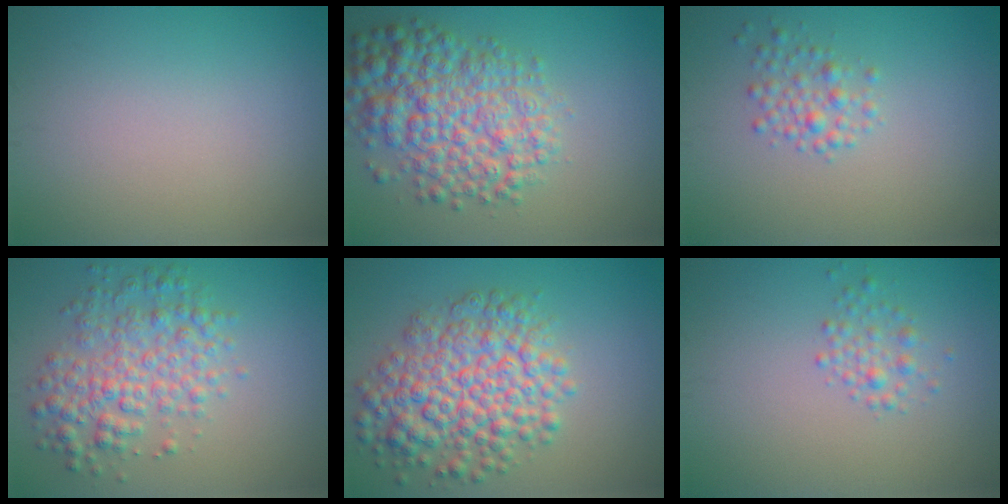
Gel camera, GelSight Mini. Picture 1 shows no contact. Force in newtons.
{"total": 7.4, "press": 7.4, "slide": 0.2}
{"total": 1.9, "press": 1.9, "slide": 0.1}
{"total": 4.9, "press": 4.9, "slide": 0.1}
{"total": 7.4, "press": 7.4, "slide": 0.2}
{"total": 1.7, "press": 1.7, "slide": 0.0}